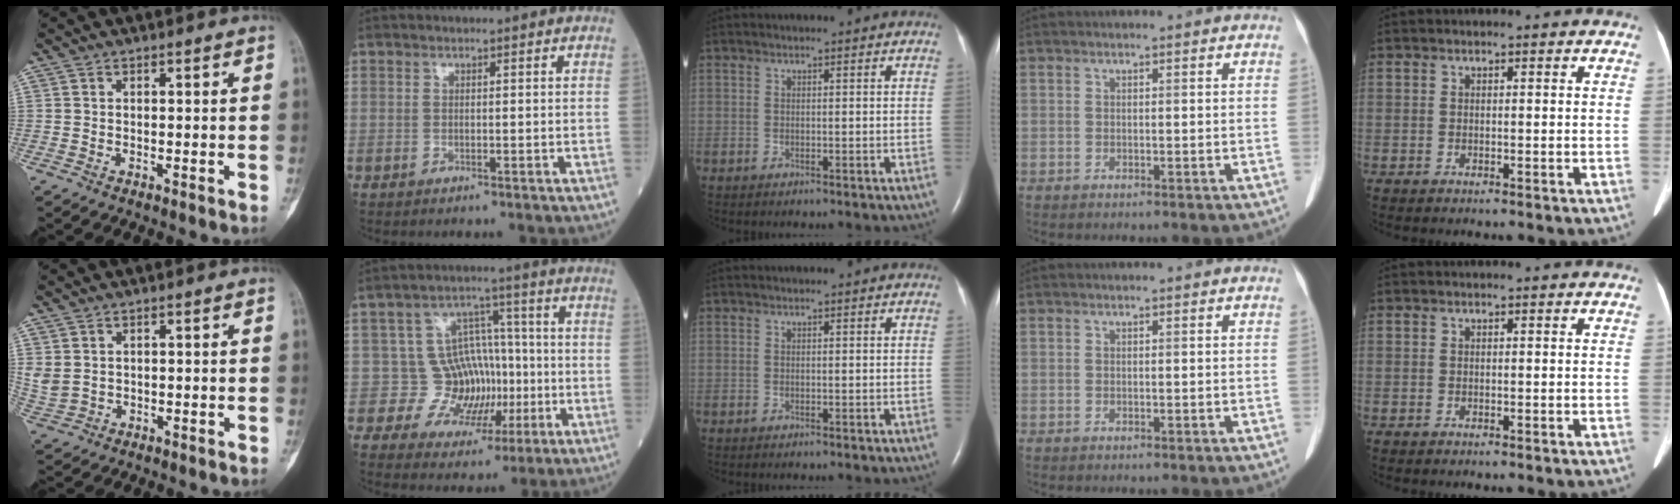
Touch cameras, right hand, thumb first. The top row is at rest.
{"thumb": {"total": 3.6, "force": [1.0, 2.9, 1.9], "torque": [-0.042, -0.002, 0.031]}, "index": {"total": 8.4, "force": [-1.1, 7.9, 2.5], "torque": [-0.016, 0.035, -0.009]}}